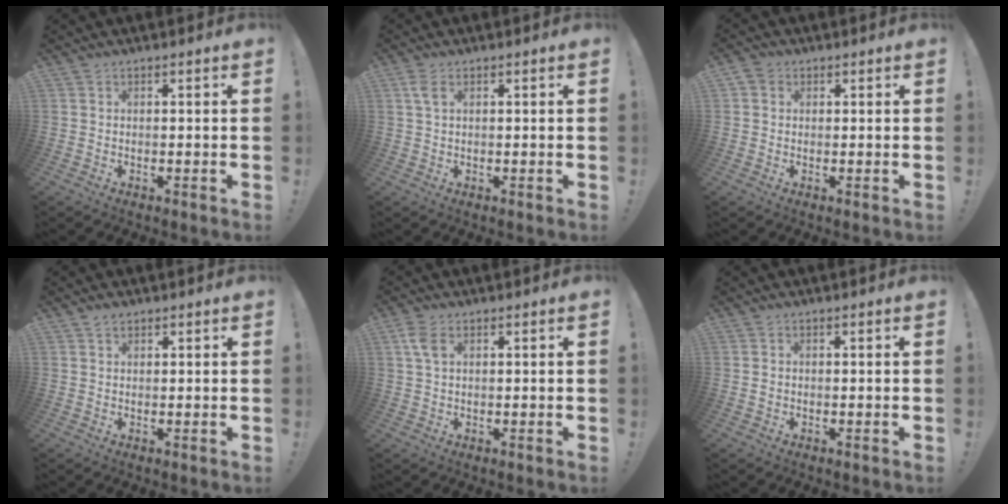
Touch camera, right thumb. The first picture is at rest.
{"total": 3.1, "force": [1.2, 1.5, 2.5], "torque": [-0.049, 0.002, 0.022]}
{"total": 2.5, "force": [0.8, 2.2, 0.8], "torque": [-0.015, 0.002, 0.015]}
{"total": 1.6, "force": [1.2, 0.9, 0.6], "torque": [-0.010, -0.001, 0.022]}
{"total": 4.7, "force": [1.6, 2.6, 3.6], "torque": [-0.073, 0.001, 0.030]}
{"total": 0.8, "force": [0.0, 0.8, 0.1], "torque": [-0.002, 0.004, -0.001]}